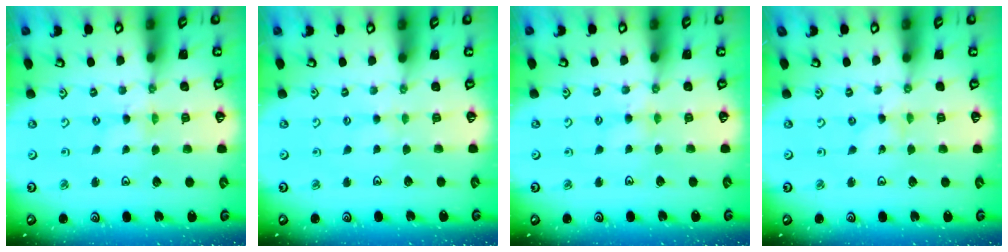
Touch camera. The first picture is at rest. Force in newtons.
{"total": 1.2, "press": 1.1, "slide": 0.3}
{"total": 4.5, "press": 4.4, "slide": 0.6}
{"total": 0.0}